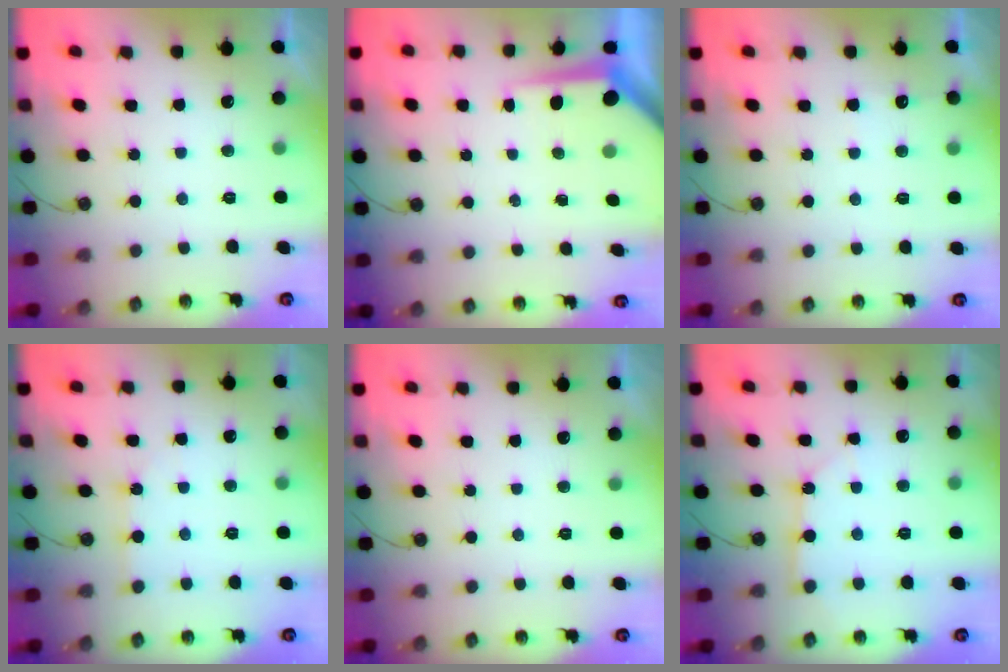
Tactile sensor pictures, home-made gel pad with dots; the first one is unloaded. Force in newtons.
{"total": 5.7, "press": 5.7, "slide": 0.5}
{"total": 3.0, "press": 3.0, "slide": 0.3}
{"total": 2.6, "press": 2.6, "slide": 0.3}
{"total": 0.0}
{"total": 3.5, "press": 3.4, "slide": 0.2}